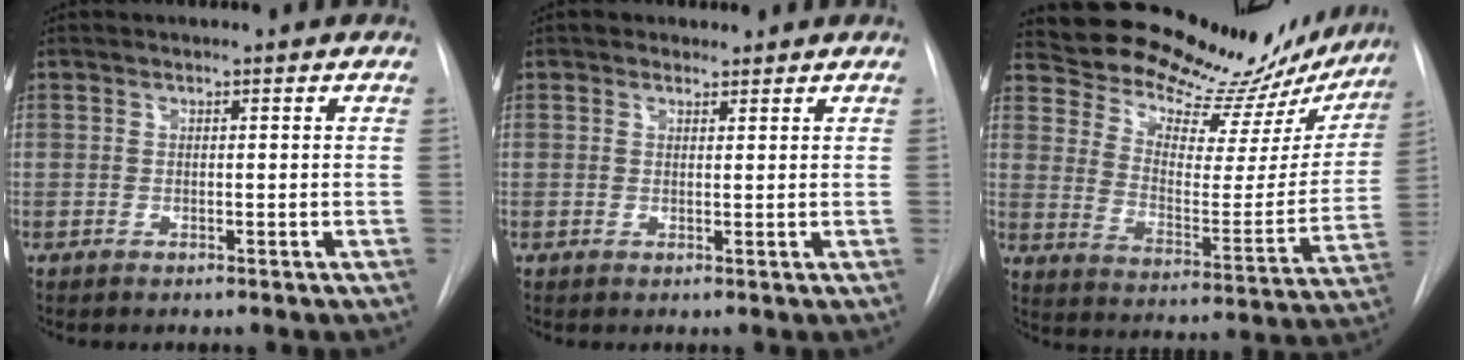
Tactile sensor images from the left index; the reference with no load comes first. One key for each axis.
{"total": 1.1, "fx": 0.7, "fy": 0.8, "fz": -0.1, "tx": 0.003, "ty": -0.001, "tz": 0.006}
{"total": 23.5, "fx": 21.7, "fy": 7.1, "fz": 5.8, "tx": -0.082, "ty": -0.060, "tz": 0.278}